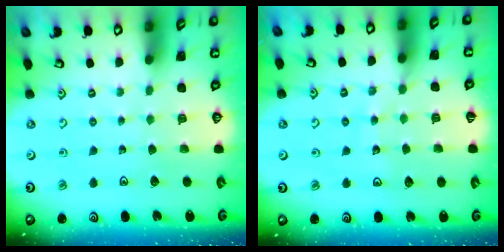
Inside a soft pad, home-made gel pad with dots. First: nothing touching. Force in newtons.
{"total": 9.3, "press": 9.2, "slide": 1.1}